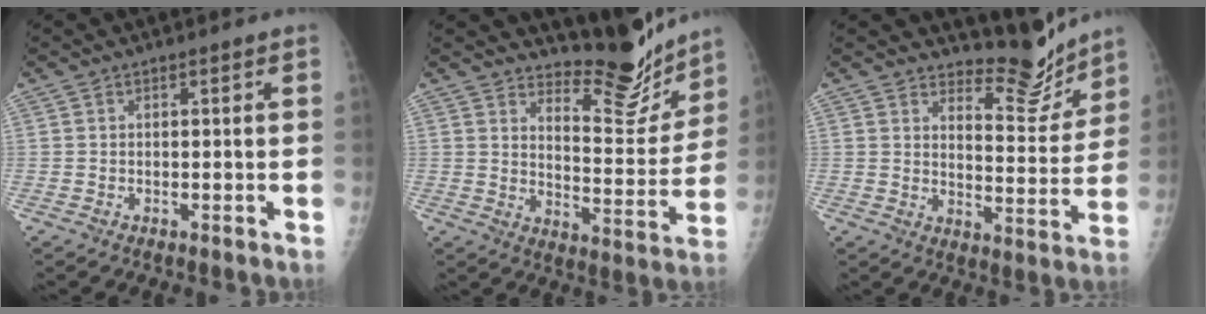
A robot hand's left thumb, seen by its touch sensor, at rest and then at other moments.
{"total": 12.2, "force": [11.4, 3.2, 3.2], "torque": [-0.020, -0.105, 0.169]}
{"total": 9.1, "force": [8.6, 2.6, 1.6], "torque": [0.005, -0.086, 0.128]}